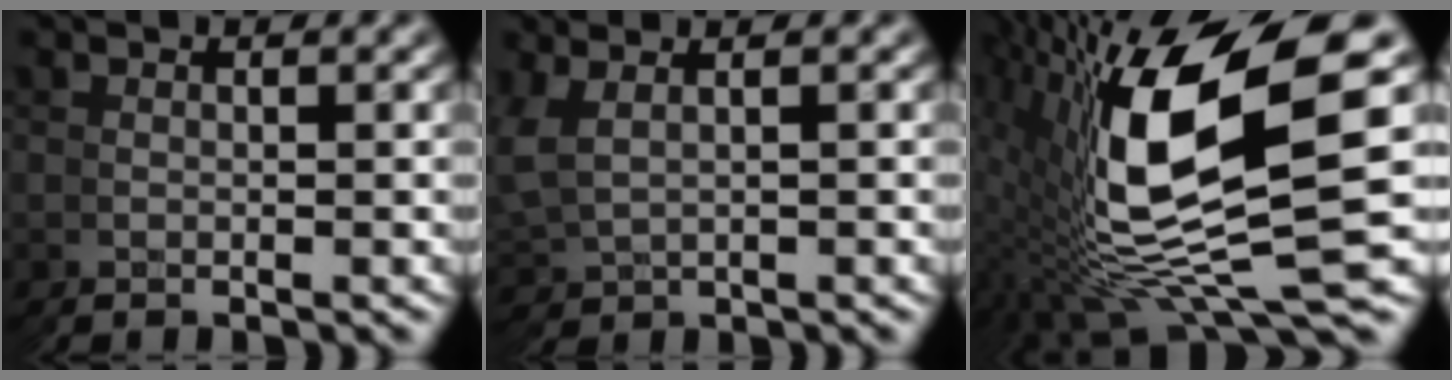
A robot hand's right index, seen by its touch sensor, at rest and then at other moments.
{"total": 2.0, "force": [1.0, 1.7, 0.3], "torque": [-0.021, -0.003, 0.030]}
{"total": 15.7, "force": [2.4, 6.2, 14.2], "torque": [-0.255, 0.019, 0.048]}